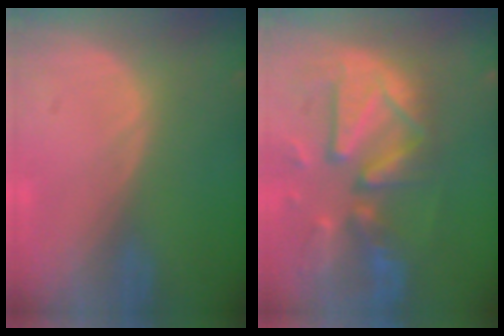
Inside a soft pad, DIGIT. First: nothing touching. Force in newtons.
{"total": 12.9, "press": 11.3, "slide": 6.4}